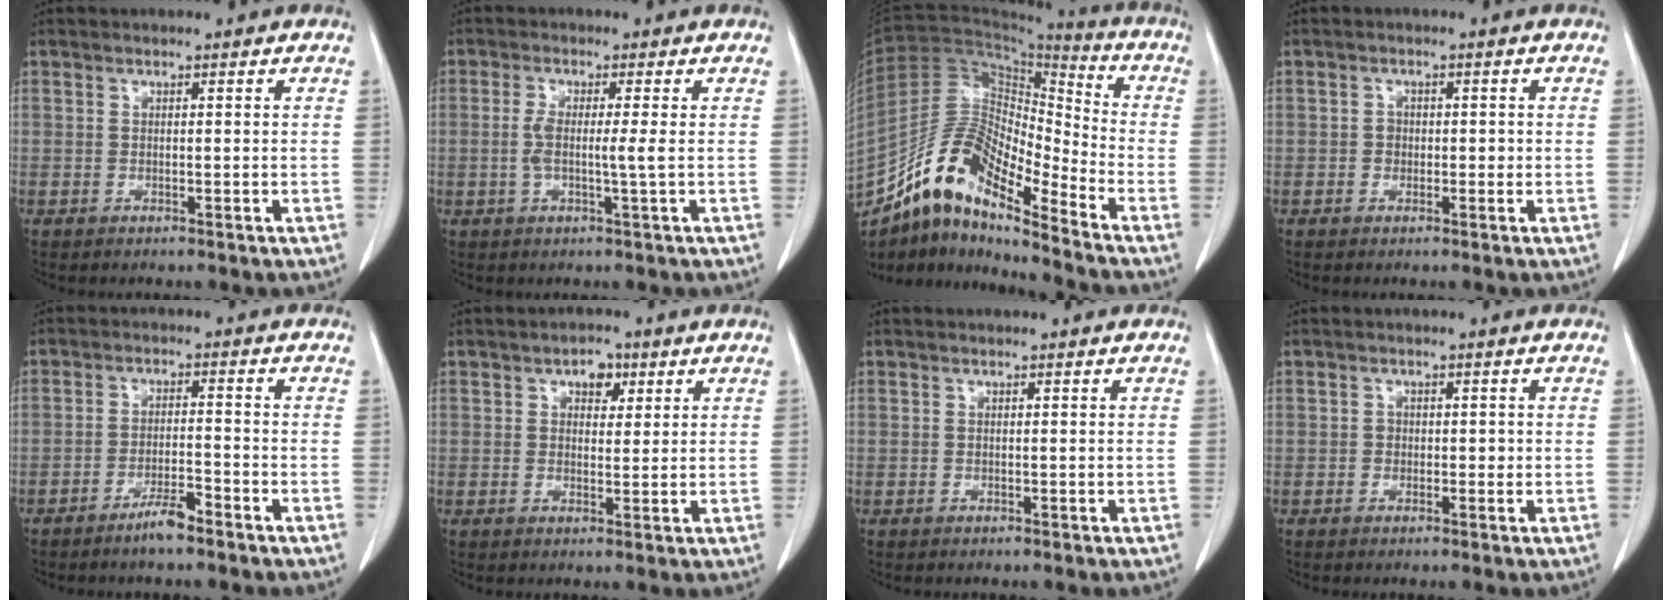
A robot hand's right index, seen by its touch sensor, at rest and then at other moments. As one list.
[{"total": 3.7, "force": [-0.2, -0.1, 3.7], "torque": [-0.075, -0.002, -0.003]}, {"total": 14.2, "force": [-11.3, 3.0, 8.1], "torque": [-0.151, 0.035, -0.203]}, {"total": 1.8, "force": [-0.2, 1.6, 0.9], "torque": [-0.009, 0.005, -0.003]}, {"total": 4.1, "force": [-3.1, 0.4, 2.6], "torque": [-0.047, -0.001, -0.056]}, {"total": 3.4, "force": [1.6, 2.1, 2.1], "torque": [-0.028, 0.007, 0.024]}, {"total": 0.0}, {"total": 1.5, "force": [-0.1, 1.3, 0.8], "torque": [-0.009, 0.003, -0.002]}]